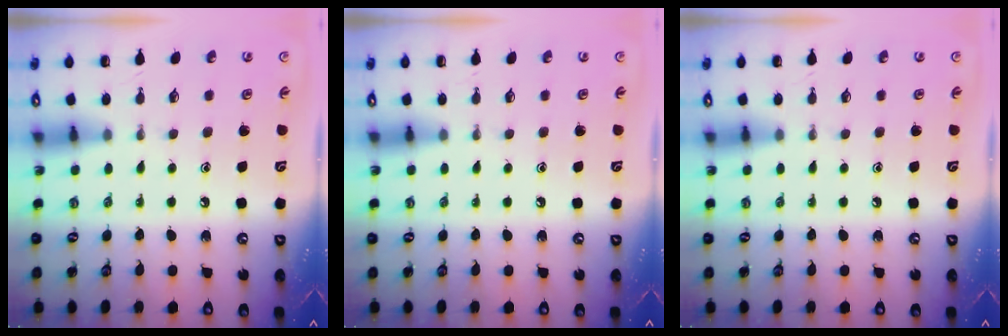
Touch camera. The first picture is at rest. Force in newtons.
{"total": 0.0}
{"total": 0.0}